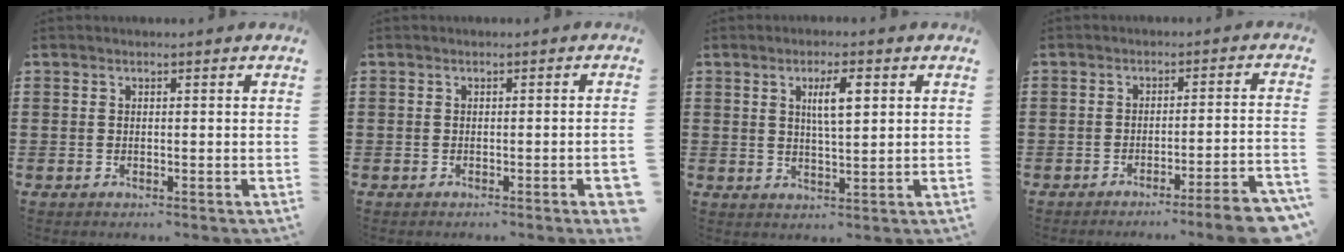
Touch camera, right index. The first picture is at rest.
{"total": 1.5, "force": [-0.7, -0.1, 1.3], "torque": [-0.021, -0.003, -0.013]}
{"total": 4.9, "force": [1.6, 1.1, 4.5], "torque": [-0.076, 0.002, 0.021]}
{"total": 5.2, "force": [-4.0, -0.7, 3.2], "torque": [-0.051, -0.018, -0.078]}